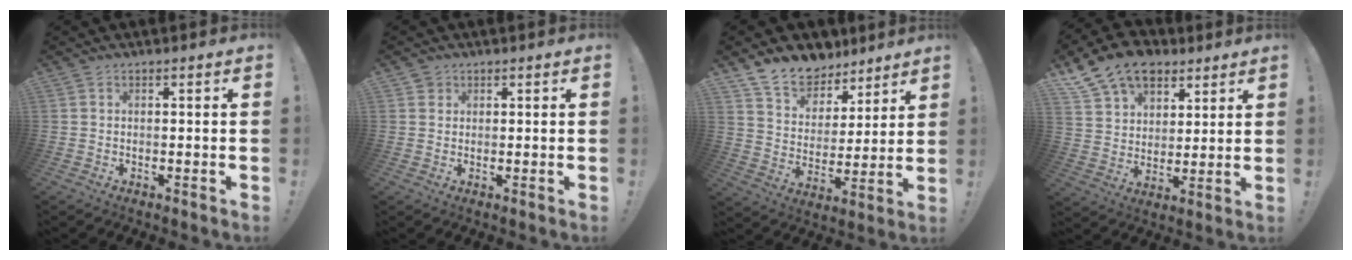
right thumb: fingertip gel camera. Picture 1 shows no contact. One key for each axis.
{"total": 1.7, "fx": 1.0, "fy": 1.4, "fz": 0.2, "tx": -0.001, "ty": -0.002, "tz": 0.017}
{"total": 13.2, "fx": 10.6, "fy": 7.1, "fz": 3.4, "tx": -0.075, "ty": -0.073, "tz": 0.203}
{"total": 14.5, "fx": 9.6, "fy": 9.4, "fz": 5.4, "tx": -0.100, "ty": -0.052, "tz": 0.184}